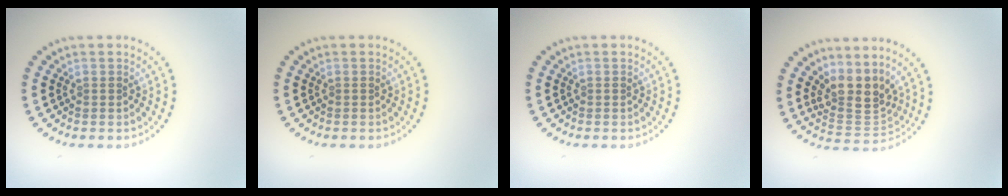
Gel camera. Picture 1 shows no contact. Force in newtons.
{"total": 0.0}
{"total": 0.0}
{"total": 3.8, "press": 2.8, "slide": 2.5}